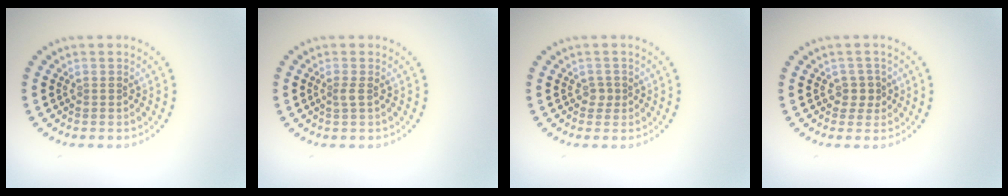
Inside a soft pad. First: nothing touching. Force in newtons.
{"total": 0.9, "press": 0.6, "slide": 0.7}
{"total": 0.9, "press": 0.7, "slide": 0.5}
{"total": 1.6, "press": 1.3, "slide": 0.9}